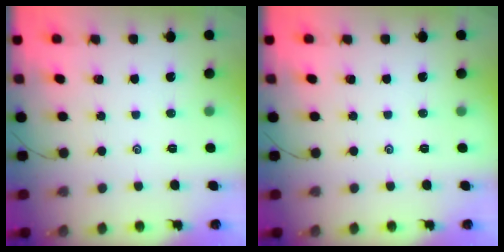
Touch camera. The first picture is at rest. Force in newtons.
{"total": 0.0}